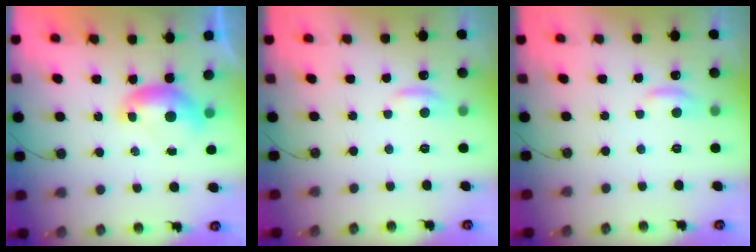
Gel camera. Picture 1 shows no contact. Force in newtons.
{"total": 0.7, "press": 0.0, "slide": 0.7}
{"total": 0.7, "press": 0.0, "slide": 0.7}